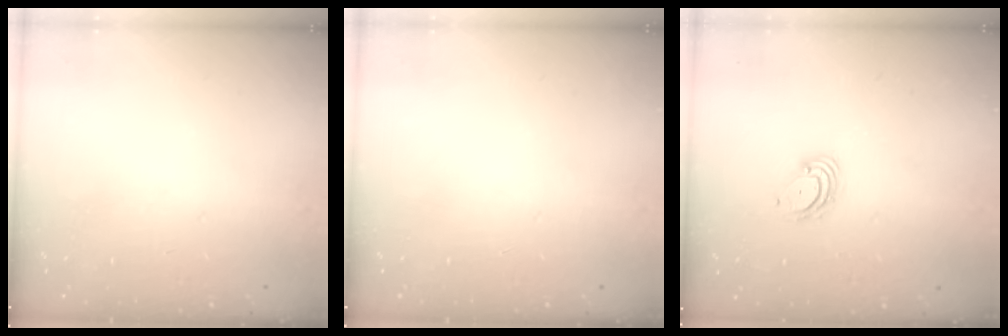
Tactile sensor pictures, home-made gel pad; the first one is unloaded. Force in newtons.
{"total": 0.0}
{"total": 5.0, "press": 4.9, "slide": 0.4}